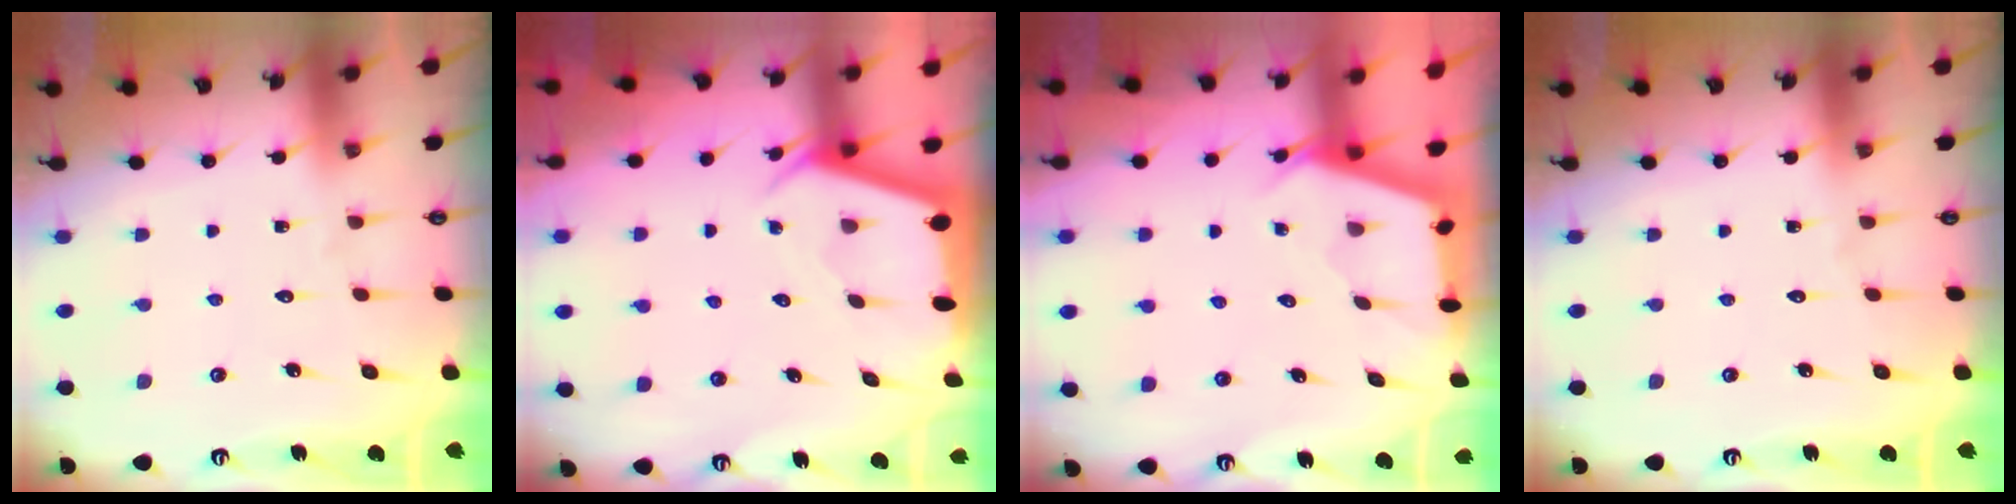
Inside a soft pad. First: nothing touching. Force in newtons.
{"total": 2.5, "press": 2.5, "slide": 0.2}
{"total": 2.5, "press": 2.5, "slide": 0.4}
{"total": 0.0}